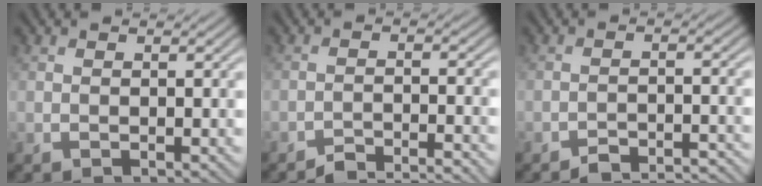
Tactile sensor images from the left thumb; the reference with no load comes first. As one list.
[{"total": 3.6, "force": [-3.4, 0.3, 1.4], "torque": [-0.015, 0.008, -0.063]}, {"total": 3.7, "force": [-3.5, 0.5, 1.3], "torque": [-0.019, 0.004, -0.055]}]